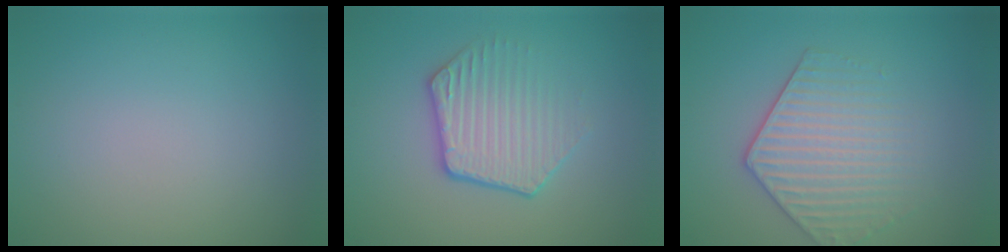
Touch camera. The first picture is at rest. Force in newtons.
{"total": 3.5, "press": 3.1, "slide": 1.6}
{"total": 4.0, "press": 3.5, "slide": 1.8}